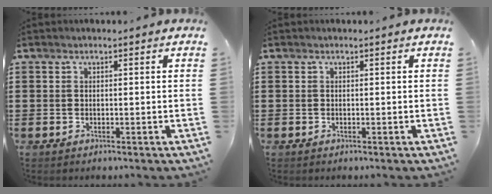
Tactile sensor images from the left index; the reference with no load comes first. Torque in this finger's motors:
{"motor_torque": [-0.11, 0.11, 0.00, 0.00]}